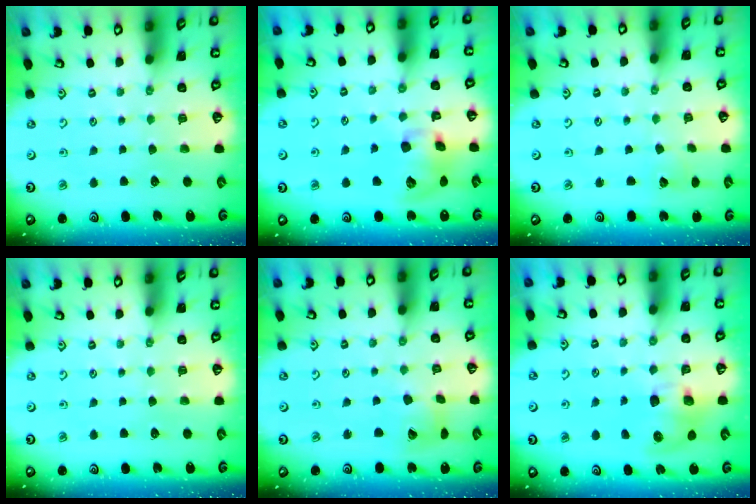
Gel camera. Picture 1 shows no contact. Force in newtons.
{"total": 11.1, "press": 10.9, "slide": 1.9}
{"total": 2.3, "press": 2.2, "slide": 0.3}
{"total": 0.0}
{"total": 9.2, "press": 9.1, "slide": 1.2}
{"total": 8.8, "press": 8.7, "slide": 1.3}